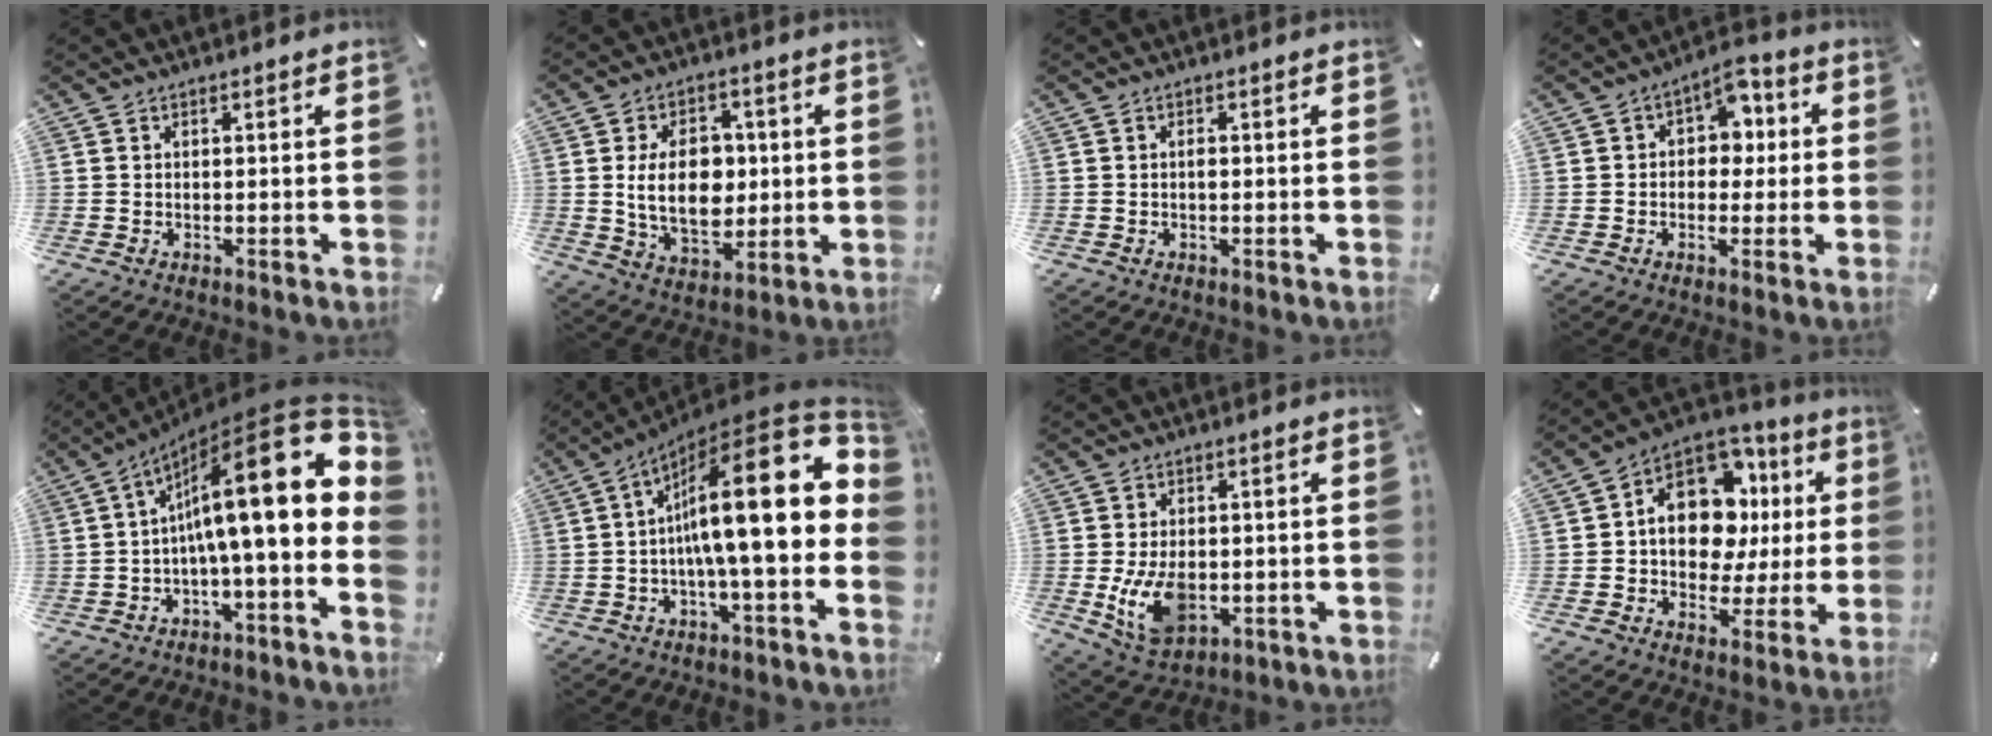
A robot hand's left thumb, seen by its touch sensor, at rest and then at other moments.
{"total": 14.7, "force": [0.8, 9.9, 10.8], "torque": [-0.198, 0.006, 0.013]}
{"total": 1.0, "force": [-0.2, 0.5, 0.8], "torque": [-0.017, 0.000, -0.004]}
{"total": 6.5, "force": [0.7, 5.2, 3.8], "torque": [-0.048, 0.000, 0.006]}
{"total": 23.9, "force": [4.5, 6.5, 22.5], "torque": [-0.353, -0.055, 0.064]}
{"total": 24.4, "force": [3.3, 6.0, 23.4], "torque": [-0.372, -0.045, 0.044]}
{"total": 10.0, "force": [-1.5, 6.6, 7.3], "torque": [-0.148, -0.006, -0.024]}
{"total": 15.6, "force": [2.6, 11.5, 10.2], "torque": [-0.158, -0.019, 0.051]}